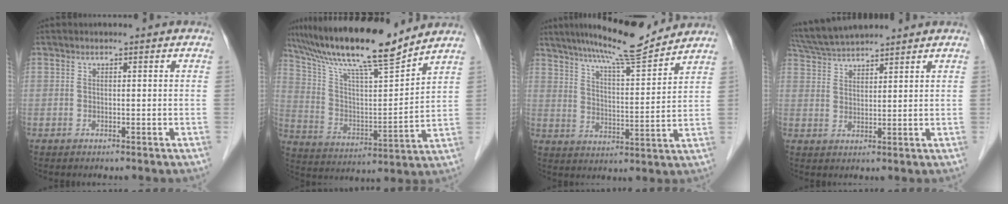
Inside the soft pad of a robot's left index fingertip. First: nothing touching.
{"total": 17.3, "force": [15.0, 0.2, 8.7], "torque": [-0.161, 0.000, 0.261]}
{"total": 13.2, "force": [11.9, 0.2, 5.8], "torque": [-0.100, 0.003, 0.186]}
{"total": 9.0, "force": [8.5, 0.7, 3.1], "torque": [-0.067, 0.035, 0.157]}